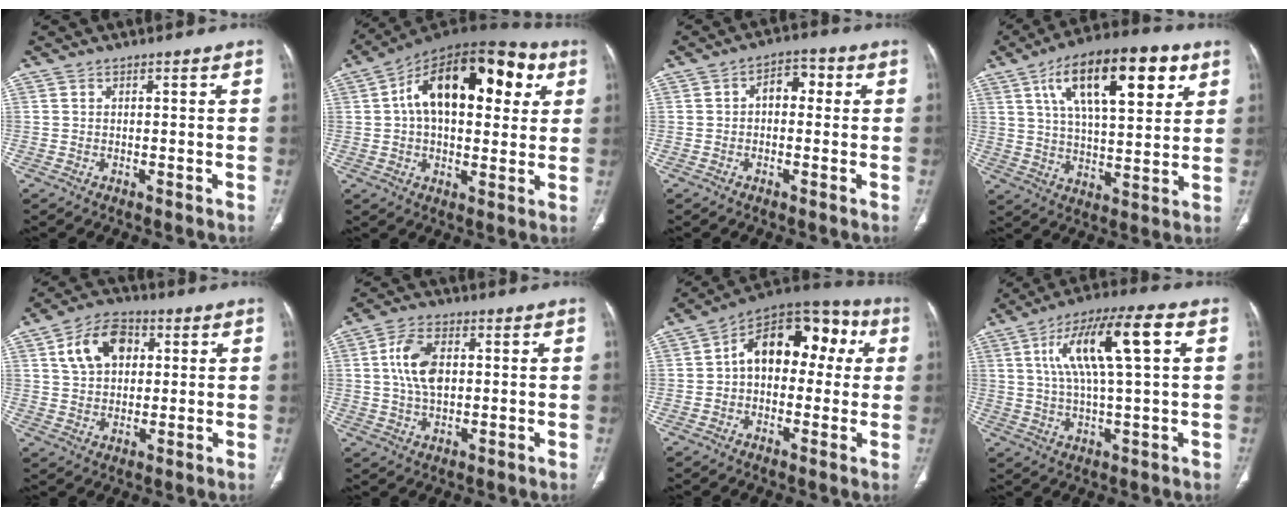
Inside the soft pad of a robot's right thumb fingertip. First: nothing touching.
{"total": 23.6, "force": [6.4, 12.7, 18.8], "torque": [-0.264, 0.026, 0.087]}
{"total": 4.9, "force": [0.4, 3.3, 3.7], "torque": [-0.033, 0.018, -0.005]}
{"total": 21.0, "force": [9.1, 8.6, 16.9], "torque": [-0.243, -0.012, 0.146]}
{"total": 10.8, "force": [3.3, 7.4, 7.1], "torque": [-0.104, 0.006, 0.055]}
{"total": 8.7, "force": [1.4, 5.1, 6.9], "torque": [-0.130, 0.003, 0.027]}
{"total": 16.8, "force": [2.6, 10.8, 12.6], "torque": [-0.135, 0.051, 0.027]}
{"total": 15.2, "force": [4.3, 3.5, 14.1], "torque": [-0.266, 0.014, 0.071]}